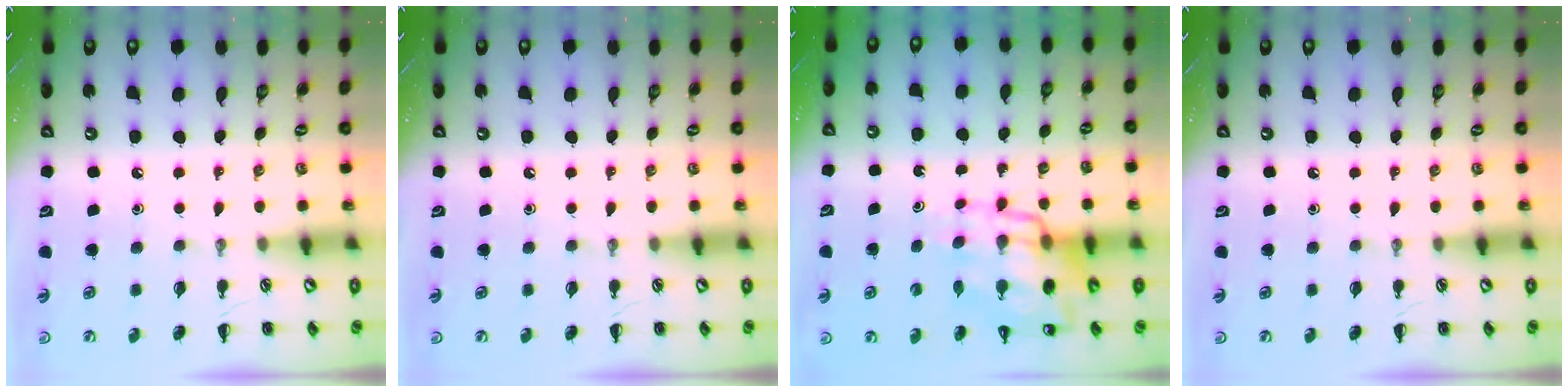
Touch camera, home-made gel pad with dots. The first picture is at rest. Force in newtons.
{"total": 0.0}
{"total": 14.4, "press": 13.8, "slide": 3.9}
{"total": 0.0}